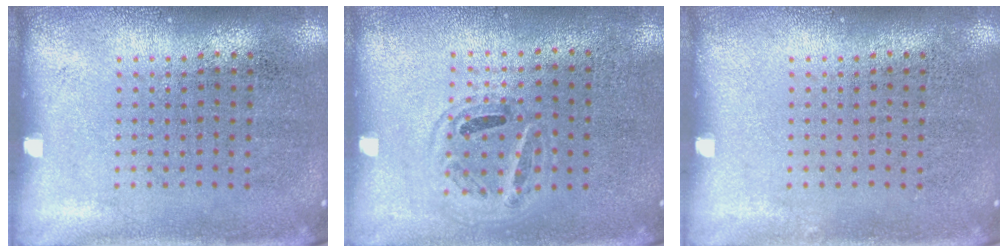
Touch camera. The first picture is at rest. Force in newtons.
{"total": 0.9, "press": 0.8, "slide": 0.2}
{"total": 0.0}